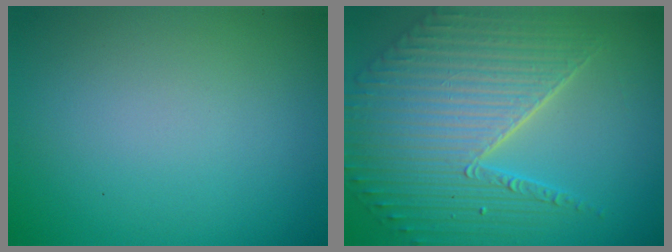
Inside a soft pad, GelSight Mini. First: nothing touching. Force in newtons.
{"total": 7.1, "press": 5.6, "slide": 4.4}